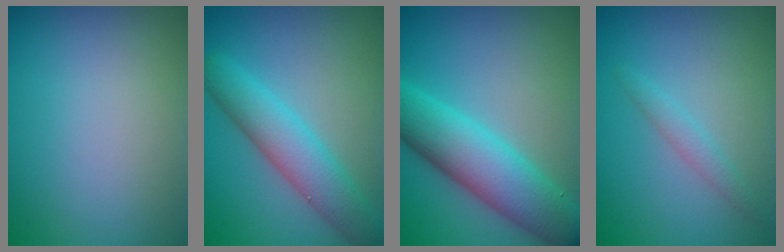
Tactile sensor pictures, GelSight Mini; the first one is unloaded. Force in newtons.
{"total": 5.1, "press": 5.1, "slide": 0.3}
{"total": 8.0, "press": 8.0, "slide": 0.1}
{"total": 1.5, "press": 1.5, "slide": 0.1}